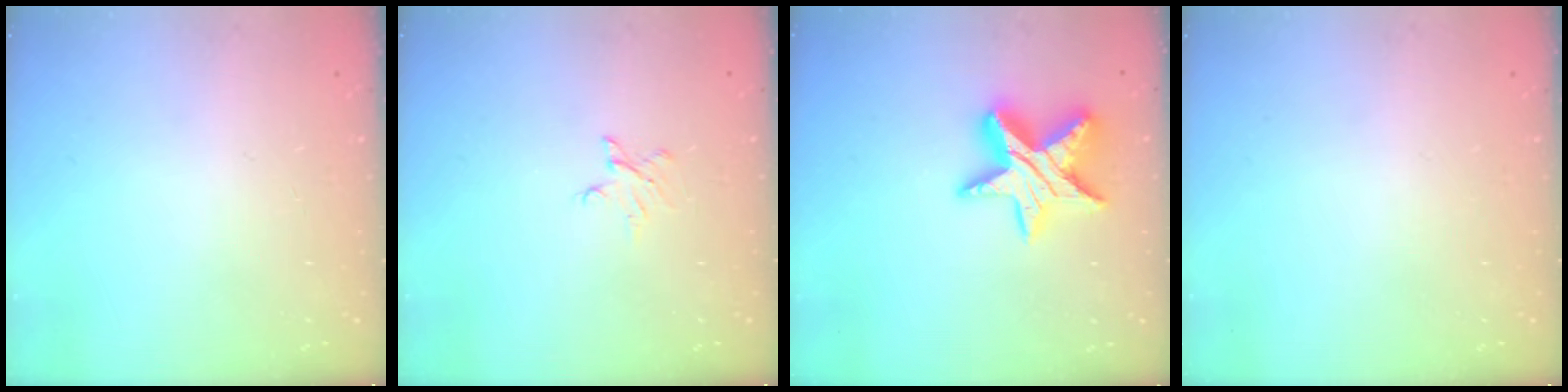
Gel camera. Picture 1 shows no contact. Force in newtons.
{"total": 3.5, "press": 3.5, "slide": 0.3}
{"total": 14.6, "press": 14.5, "slide": 1.2}
{"total": 0.0}